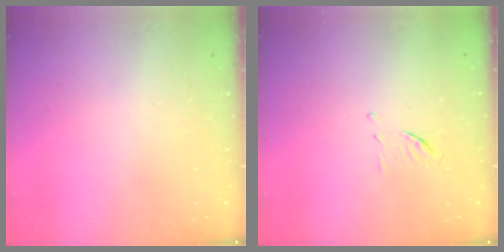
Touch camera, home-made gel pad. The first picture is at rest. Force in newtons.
{"total": 6.4, "press": 6.4, "slide": 0.4}